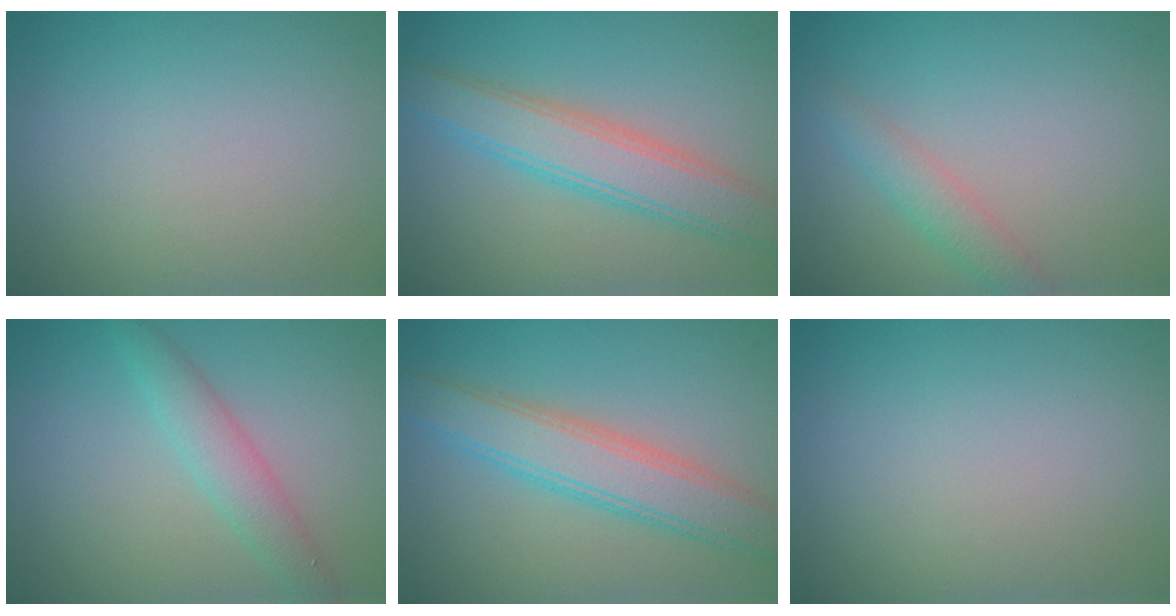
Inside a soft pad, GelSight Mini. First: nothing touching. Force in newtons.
{"total": 5.0, "press": 5.0, "slide": 0.2}
{"total": 2.1, "press": 2.1, "slide": 0.1}
{"total": 2.8, "press": 2.8, "slide": 0.0}
{"total": 5.0, "press": 5.0, "slide": 0.2}
{"total": 0.0}